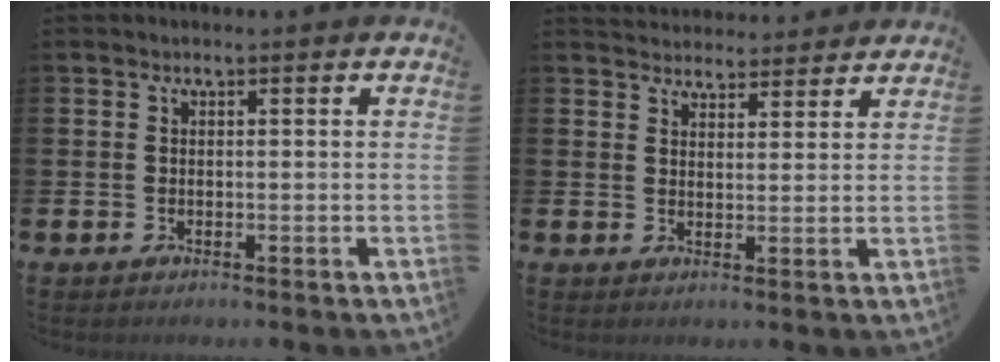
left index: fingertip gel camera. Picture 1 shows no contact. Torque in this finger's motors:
{"motor_torque": [1.06, -1.08, 0.07, 0.00]}